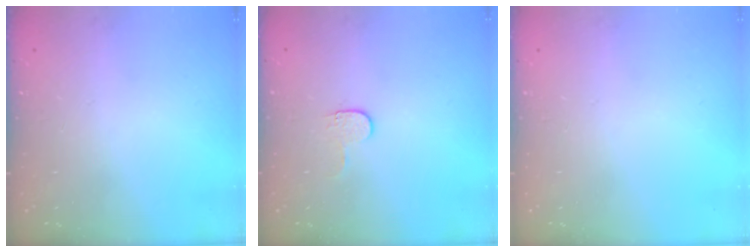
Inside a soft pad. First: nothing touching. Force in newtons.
{"total": 3.4, "press": 3.4, "slide": 0.4}
{"total": 0.0}